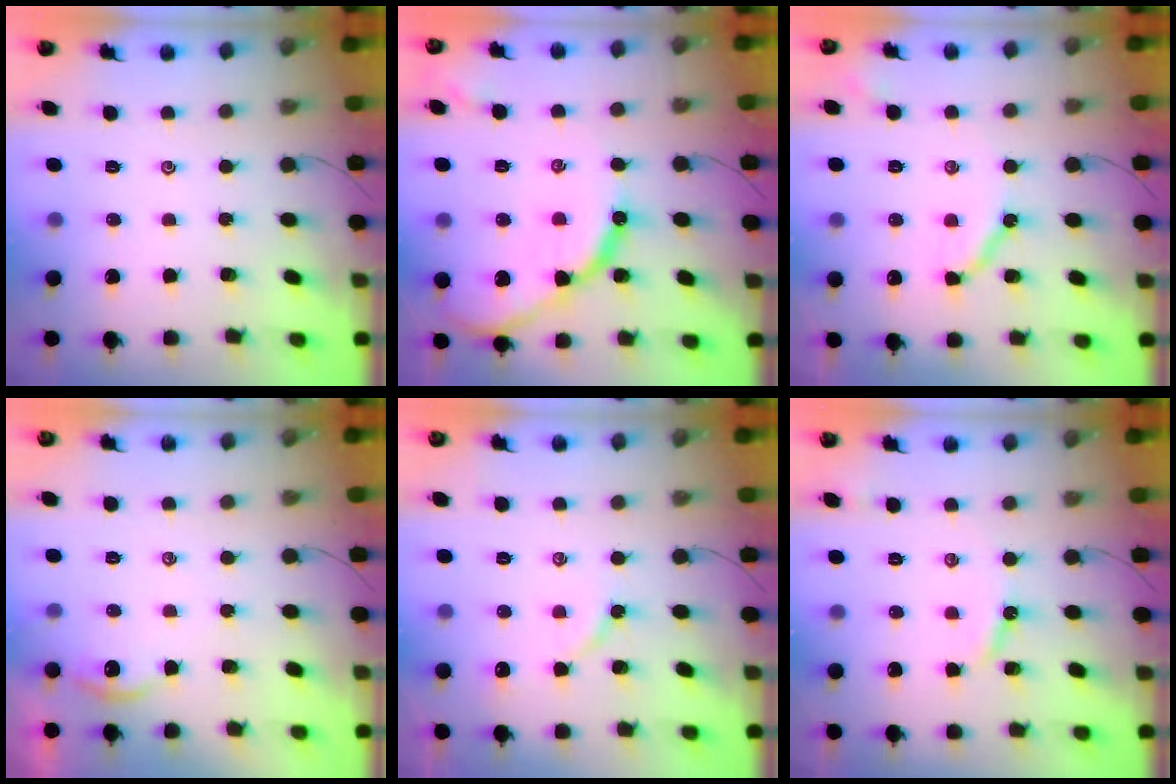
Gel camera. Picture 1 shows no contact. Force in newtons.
{"total": 13.7, "press": 13.6, "slide": 0.5}
{"total": 8.8, "press": 8.8, "slide": 0.9}
{"total": 4.6, "press": 4.5, "slide": 0.3}
{"total": 3.2, "press": 3.2, "slide": 0.5}
{"total": 6.6, "press": 6.6, "slide": 0.7}